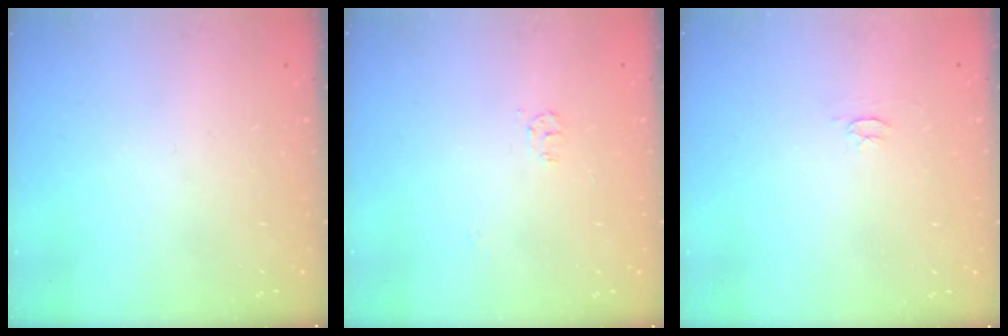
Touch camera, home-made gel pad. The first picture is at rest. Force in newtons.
{"total": 4.5, "press": 4.4, "slide": 0.4}
{"total": 2.6, "press": 2.6, "slide": 0.3}